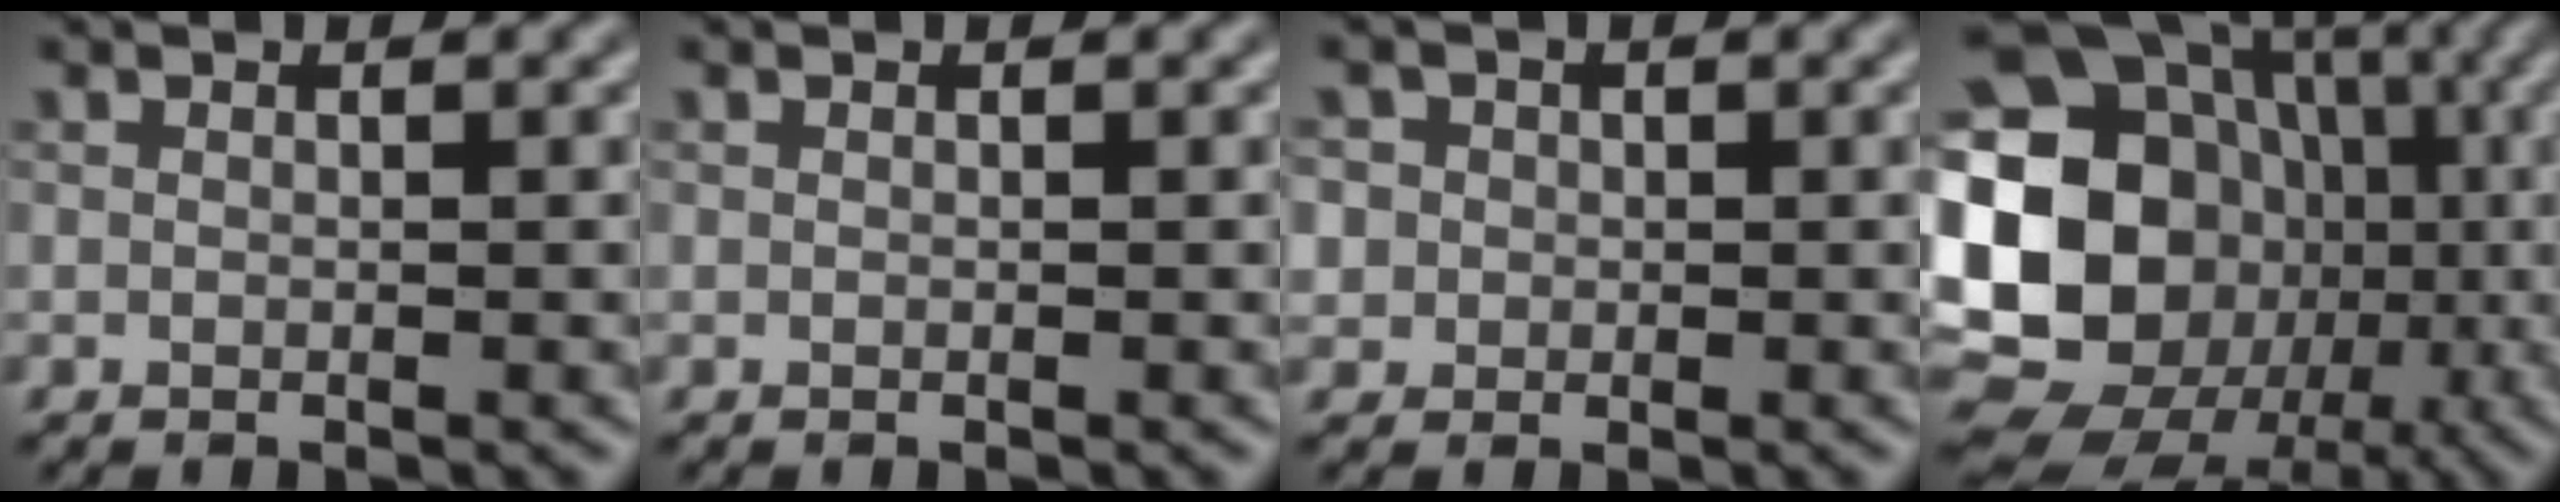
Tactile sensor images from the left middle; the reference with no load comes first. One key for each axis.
{"total": 0.0}
{"total": 3.7, "fx": 1.0, "fy": 3.3, "fz": 1.1, "tx": -0.007, "ty": 0.024, "tz": 0.003}
{"total": 23.1, "fx": -1.8, "fy": 20.5, "fz": 10.5, "tx": -0.202, "ty": 0.021, "tz": -0.078}